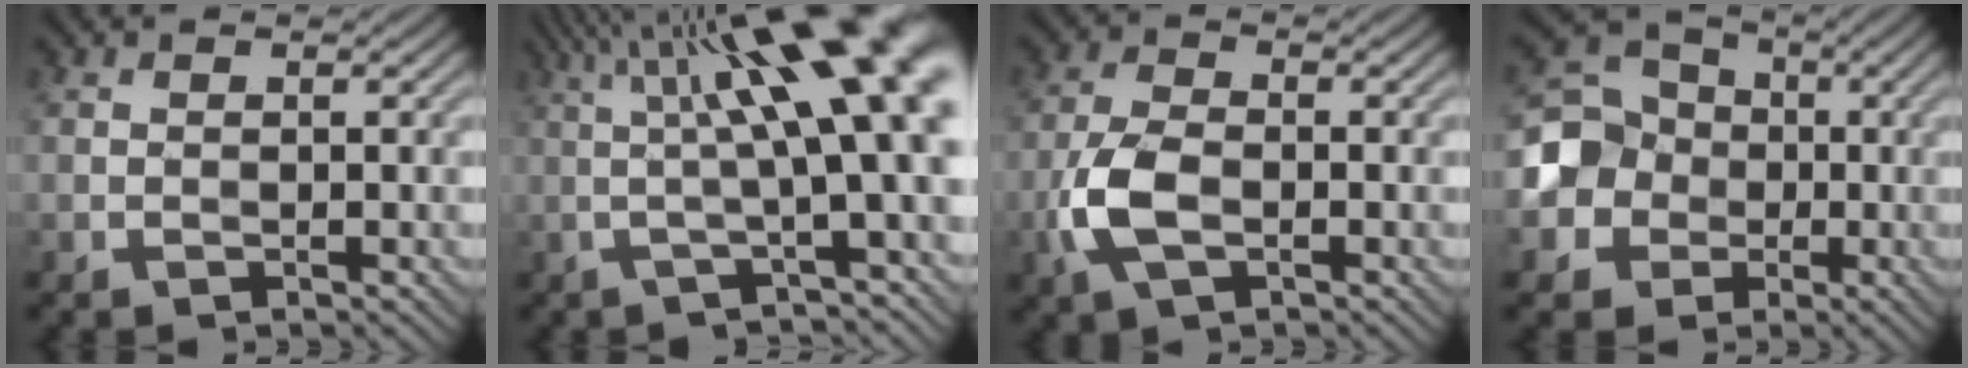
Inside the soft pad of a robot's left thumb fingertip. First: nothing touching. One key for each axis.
{"total": 16.6, "fx": 3.6, "fy": 3.4, "fz": 15.8, "tx": -0.228, "ty": 0.023, "tz": 0.071}
{"total": 5.9, "fx": -1.9, "fy": 3.0, "fz": 4.7, "tx": -0.114, "ty": 0.000, "tz": -0.045}
{"total": 9.7, "fx": -1.4, "fy": 9.1, "fz": 3.1, "tx": -0.097, "ty": 0.002, "tz": -0.053}